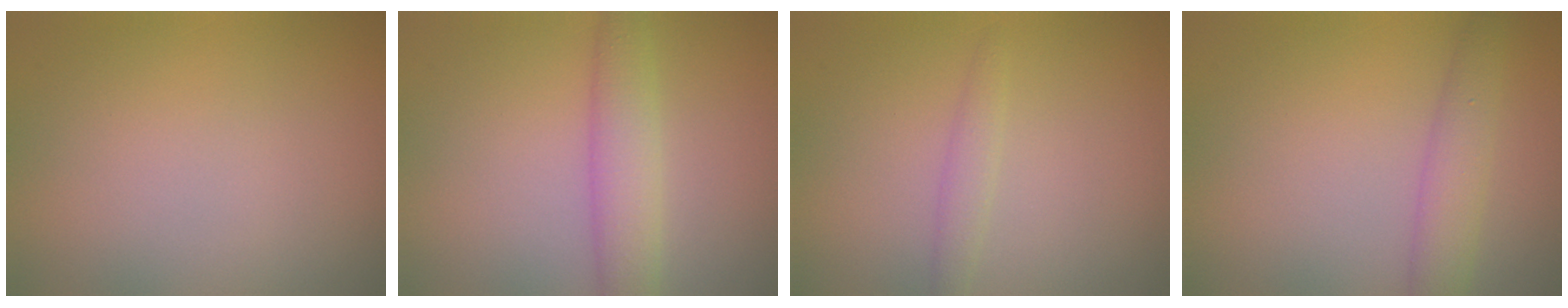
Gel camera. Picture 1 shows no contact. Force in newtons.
{"total": 3.6, "press": 3.6, "slide": 0.2}
{"total": 1.3, "press": 1.3, "slide": 0.1}
{"total": 2.9, "press": 2.9, "slide": 0.1}